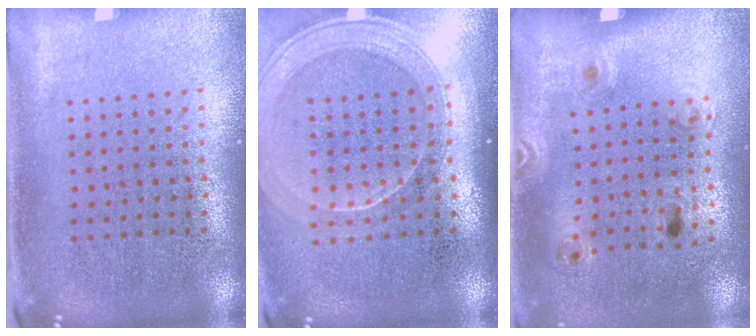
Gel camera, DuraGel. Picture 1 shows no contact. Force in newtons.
{"total": 1.9, "press": 1.7, "slide": 0.9}
{"total": 1.4, "press": 0.8, "slide": 1.1}